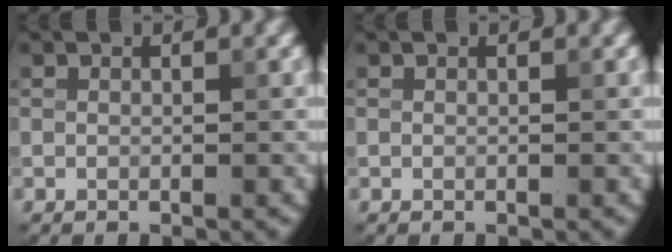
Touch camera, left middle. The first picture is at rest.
{"total": 0.0}